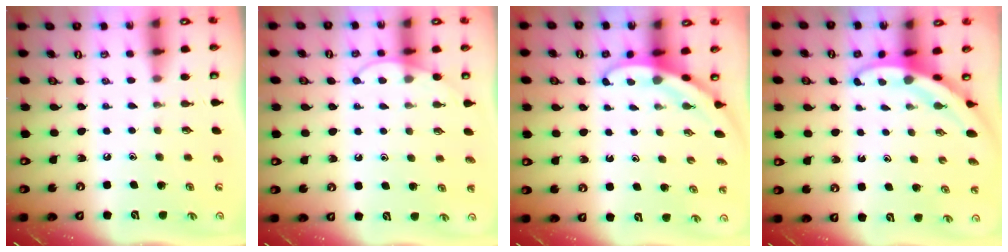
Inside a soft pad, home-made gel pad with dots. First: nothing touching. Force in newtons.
{"total": 6.6, "press": 6.6, "slide": 0.7}
{"total": 3.5, "press": 3.5, "slide": 0.1}
{"total": 3.8, "press": 3.8, "slide": 0.2}